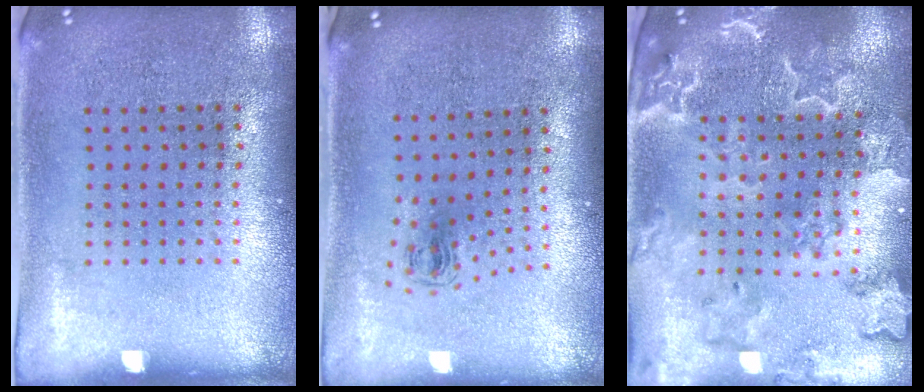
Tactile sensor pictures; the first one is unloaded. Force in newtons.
{"total": 0.7, "press": 0.4, "slide": 0.6}
{"total": 3.3, "press": 3.0, "slide": 1.4}